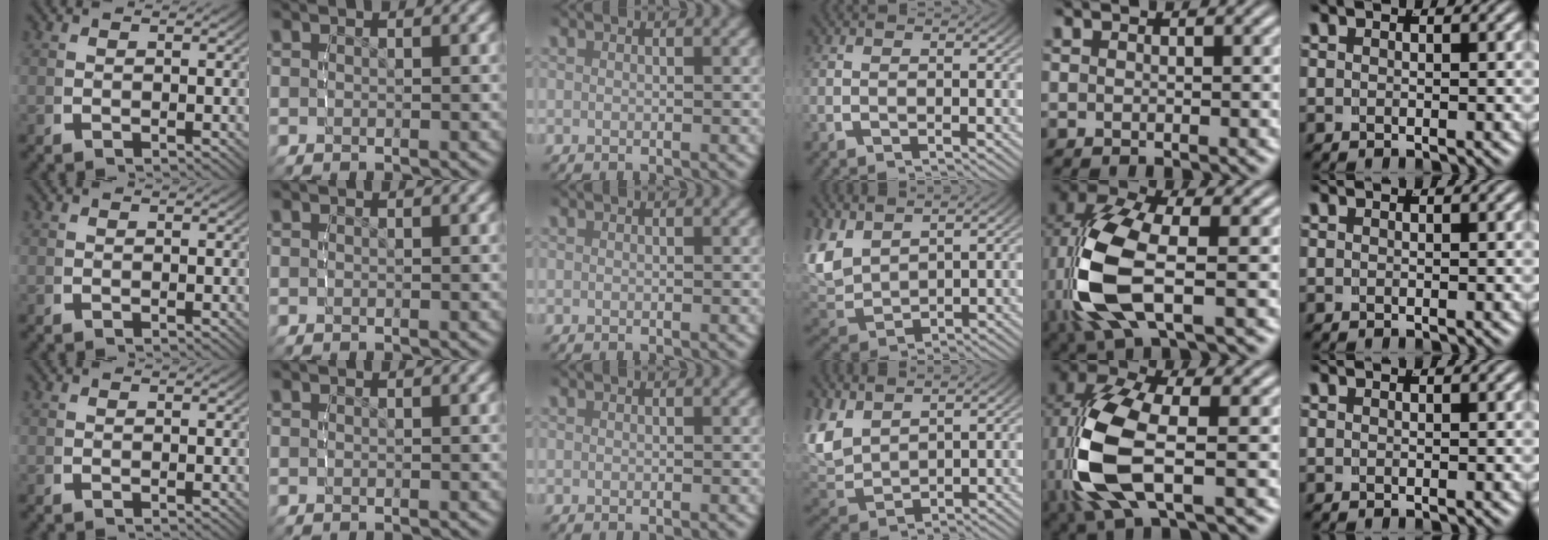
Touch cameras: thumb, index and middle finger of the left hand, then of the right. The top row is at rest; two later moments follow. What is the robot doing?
{"motion": "lift_and_place", "object": "pen"}